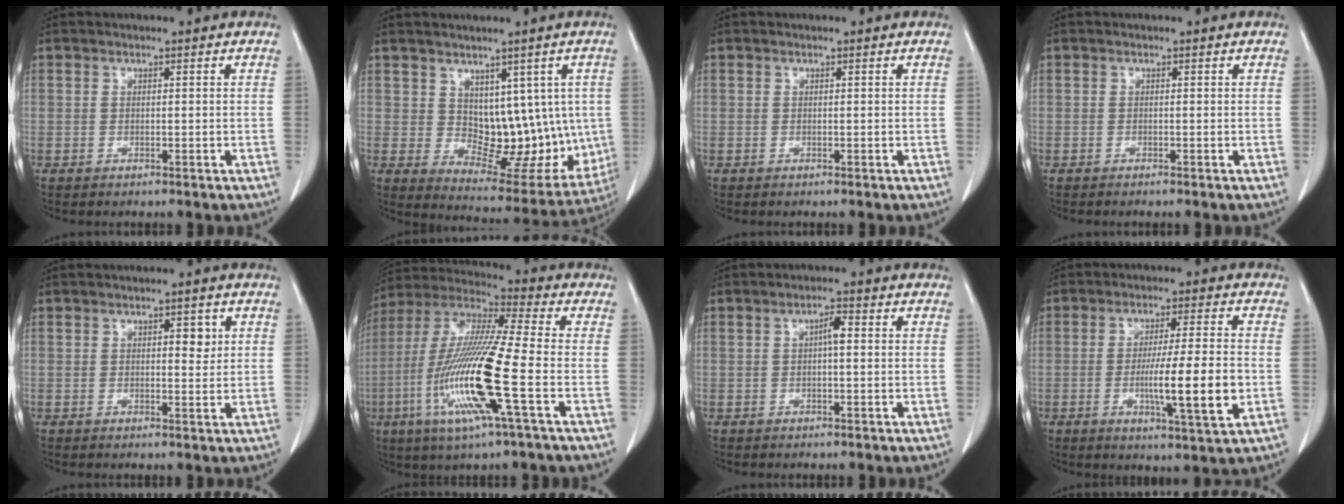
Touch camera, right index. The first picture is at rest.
{"total": 12.6, "force": [1.3, 7.4, 10.2], "torque": [-0.111, 0.004, 0.042]}
{"total": 0.0}
{"total": 0.8, "force": [-0.6, -0.1, 0.4], "torque": [-0.006, 0.000, -0.009]}
{"total": 2.5, "force": [0.8, 1.0, 2.1], "torque": [-0.025, -0.001, 0.011]}
{"total": 18.1, "force": [-5.3, 0.5, 17.3], "torque": [-0.363, -0.020, -0.108]}
{"total": 2.3, "force": [0.2, 0.4, 2.2], "torque": [-0.038, 0.005, 0.003]}
{"total": 10.9, "force": [-2.3, 0.2, 10.7], "torque": [-0.172, -0.014, -0.040]}